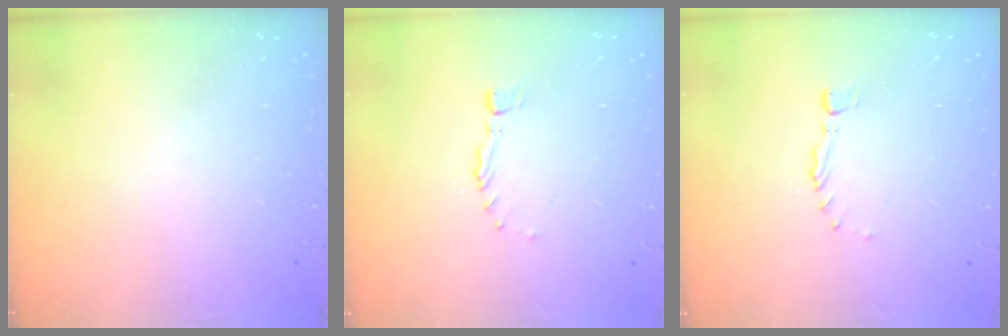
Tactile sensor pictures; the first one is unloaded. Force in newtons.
{"total": 0.0}
{"total": 0.0}